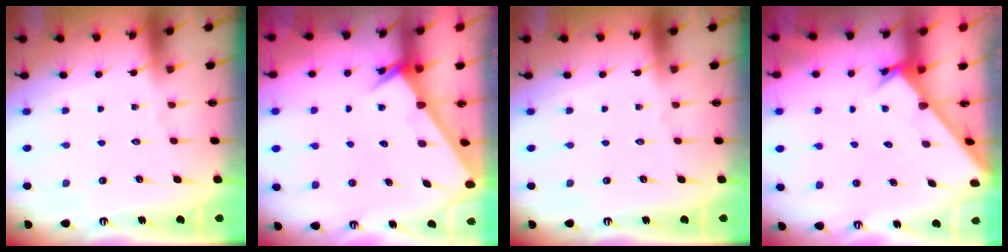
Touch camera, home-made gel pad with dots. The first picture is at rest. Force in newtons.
{"total": 2.3, "press": 2.3, "slide": 0.1}
{"total": 0.0}
{"total": 2.4, "press": 2.4, "slide": 0.2}